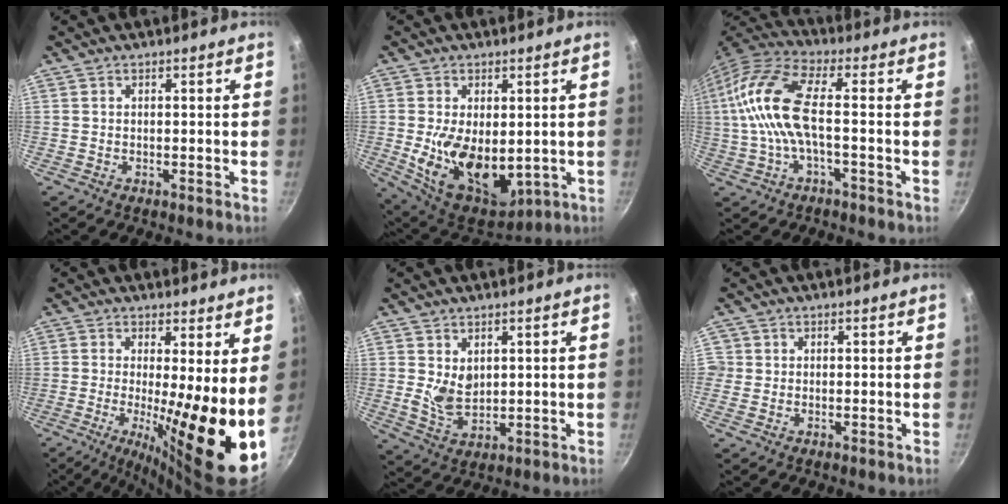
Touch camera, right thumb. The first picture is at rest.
{"total": 15.5, "force": [-0.5, 9.3, 12.4], "torque": [-0.190, -0.025, 0.014]}
{"total": 13.6, "force": [-0.8, 5.0, 12.6], "torque": [-0.273, 0.026, -0.030]}
{"total": 15.5, "force": [-0.5, 2.8, 15.2], "torque": [-0.223, -0.031, -0.007]}
{"total": 5.5, "force": [1.5, 3.7, 3.8], "torque": [-0.060, -0.021, 0.038]}
{"total": 1.6, "force": [0.0, 1.6, 0.1], "torque": [0.013, 0.007, -0.002]}